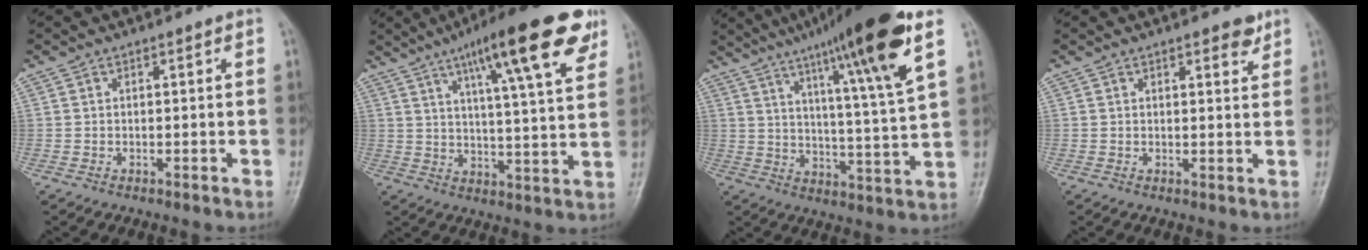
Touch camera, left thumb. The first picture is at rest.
{"total": 19.4, "force": [10.6, 3.8, 15.8], "torque": [-0.214, -0.023, 0.157]}
{"total": 20.3, "force": [11.5, 1.2, 16.7], "torque": [-0.247, -0.041, 0.176]}
{"total": 3.0, "force": [2.0, 1.2, 1.9], "torque": [-0.012, -0.010, 0.025]}